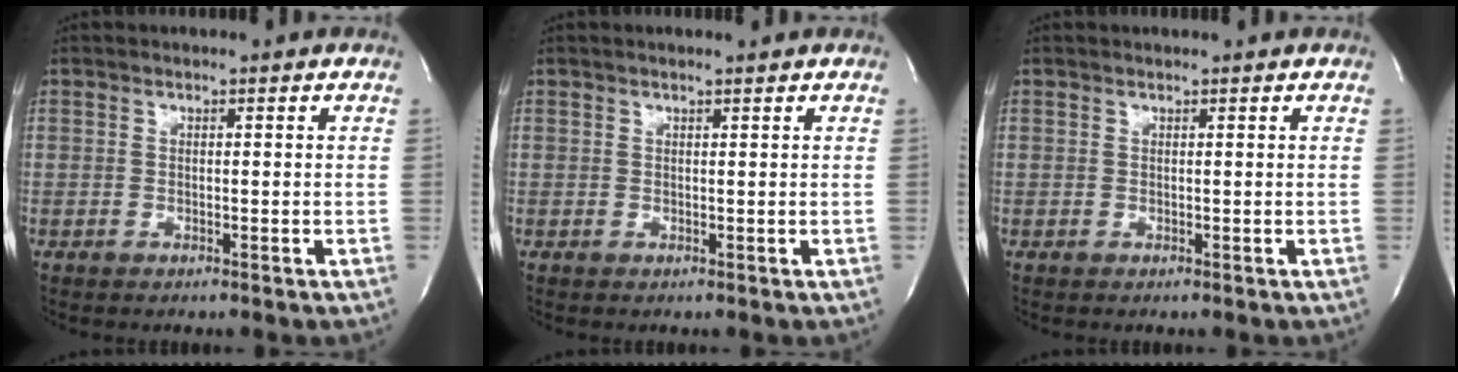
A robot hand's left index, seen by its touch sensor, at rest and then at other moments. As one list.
[{"total": 1.3, "force": [1.0, -0.1, 0.7], "torque": [-0.014, 0.005, 0.018]}, {"total": 0.8, "force": [0.7, -0.1, 0.2], "torque": [-0.005, 0.006, 0.012]}]